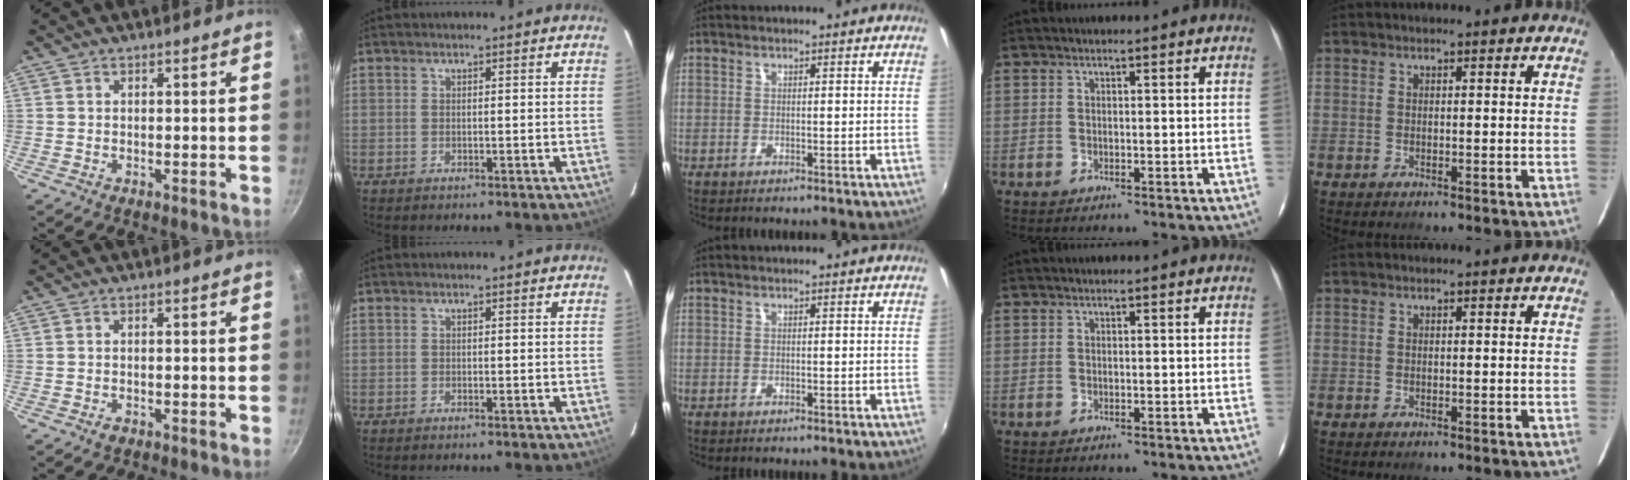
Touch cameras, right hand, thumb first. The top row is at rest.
{"thumb": {"total": 1.1, "force": [-0.7, 0.4, 0.7], "torque": [-0.019, 0.005, -0.012]}}